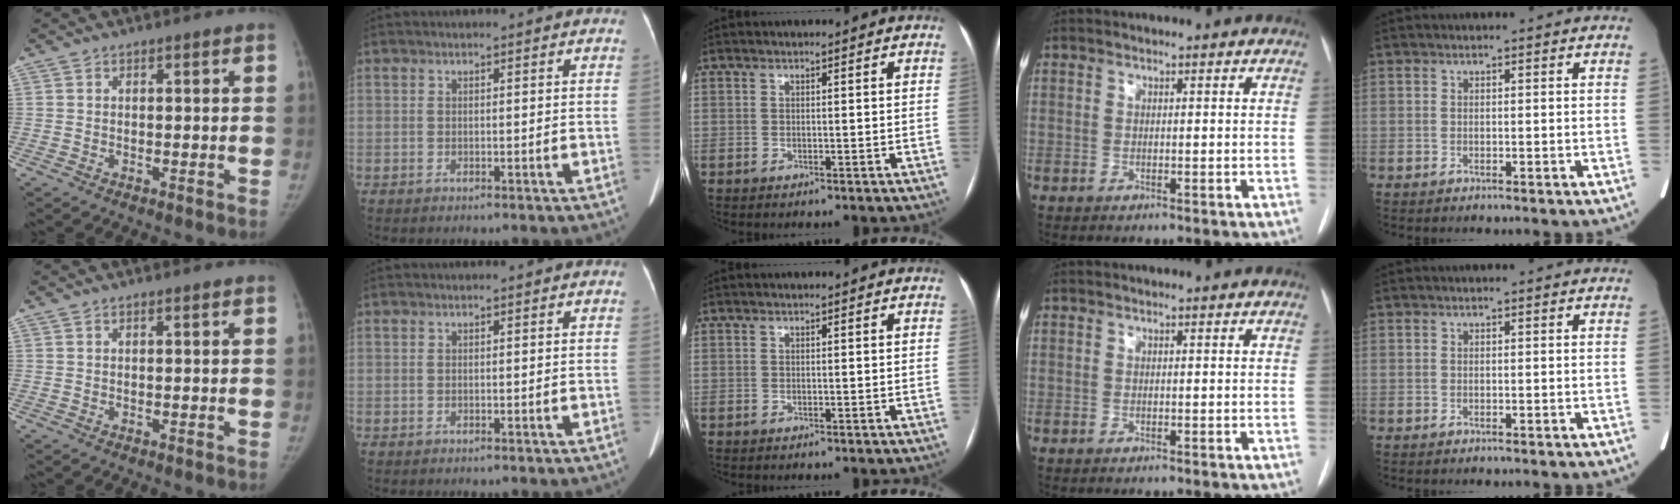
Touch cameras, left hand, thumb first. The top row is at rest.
{}